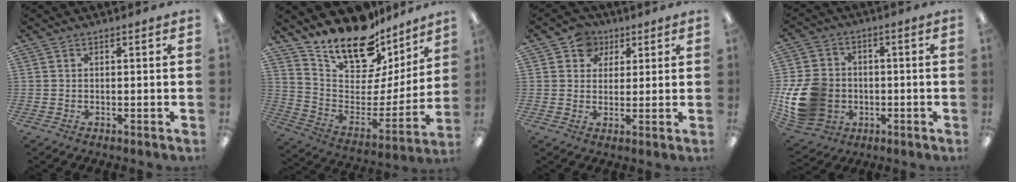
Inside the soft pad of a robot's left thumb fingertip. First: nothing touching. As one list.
[{"total": 19.4, "force": [16.0, 8.2, 7.3], "torque": [-0.142, -0.119, 0.286]}, {"total": 6.4, "force": [3.4, 5.2, 1.3], "torque": [-0.026, -0.003, 0.062]}, {"total": 16.0, "force": [-2.9, 13.2, 8.5], "torque": [-0.189, 0.022, -0.045]}]